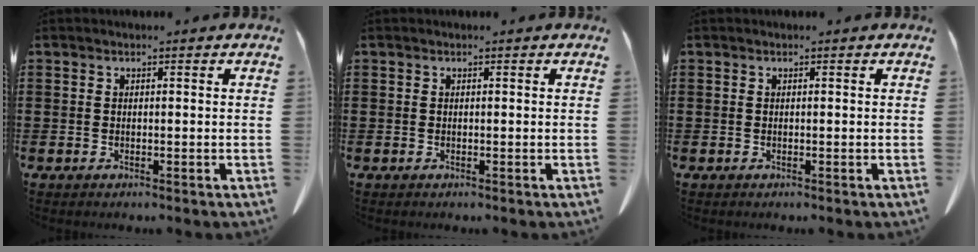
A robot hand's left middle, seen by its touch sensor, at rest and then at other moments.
{"total": 0.0}
{"total": 0.0}